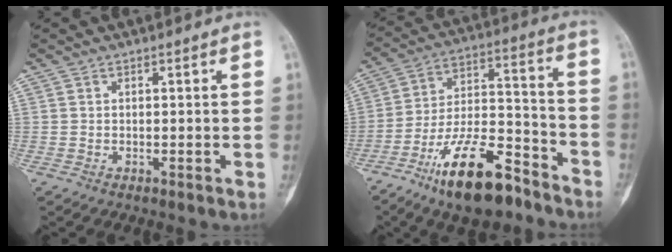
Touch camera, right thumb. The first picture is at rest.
{"total": 18.4, "force": [-11.9, 6.8, 12.3], "torque": [-0.202, 0.083, -0.205]}